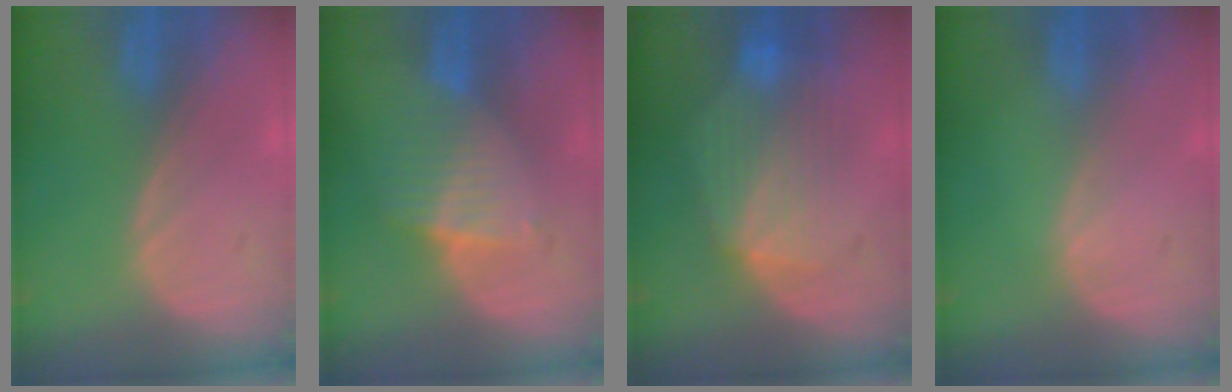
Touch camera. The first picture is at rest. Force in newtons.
{"total": 6.7, "press": 5.9, "slide": 3.2}
{"total": 8.9, "press": 8.2, "slide": 3.4}
{"total": 0.0}